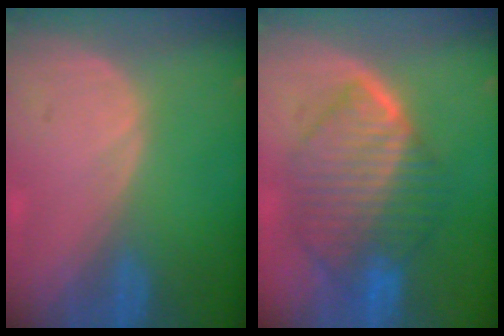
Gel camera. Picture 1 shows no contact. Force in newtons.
{"total": 10.2, "press": 10.1, "slide": 1.1}